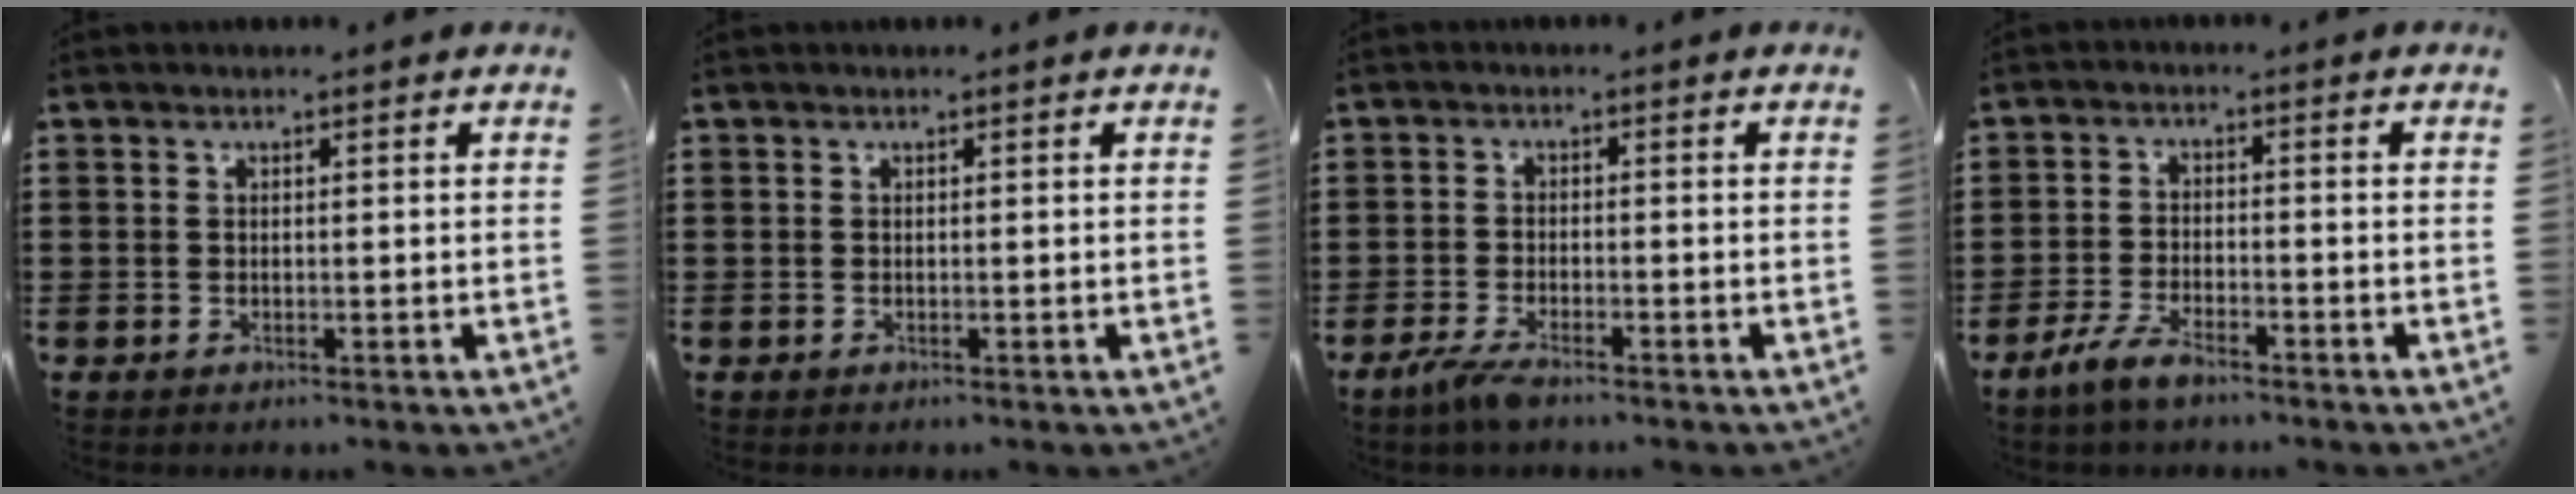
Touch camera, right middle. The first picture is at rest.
{"total": 0.0}
{"total": 3.2, "force": [-2.3, 0.3, 2.1], "torque": [-0.057, -0.011, -0.047]}
{"total": 4.5, "force": [-3.4, 1.1, 2.8], "torque": [-0.072, -0.003, -0.071]}